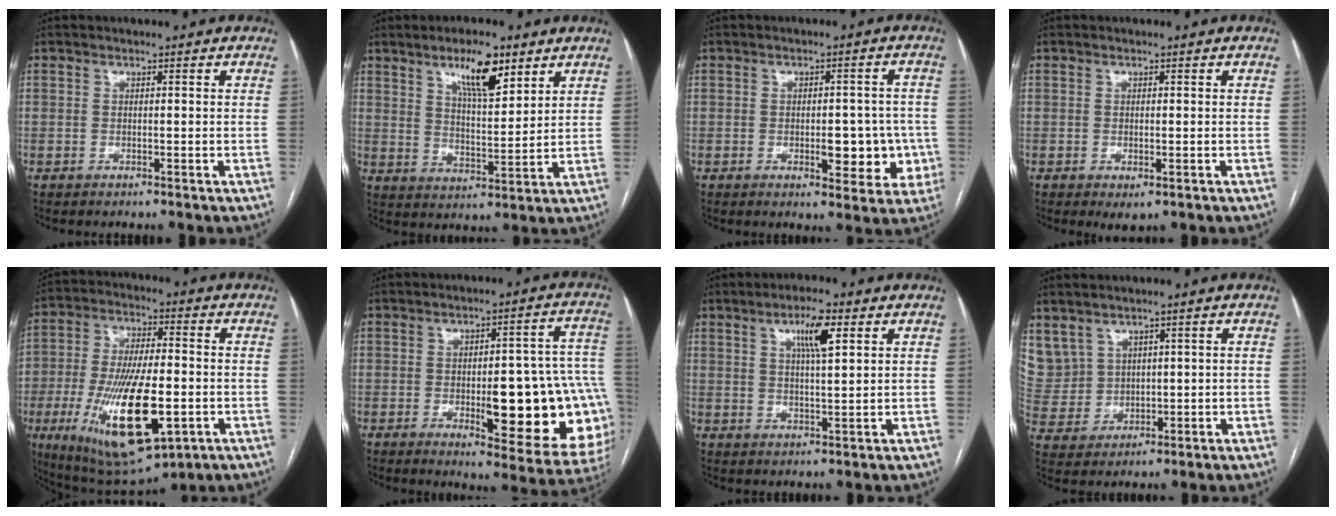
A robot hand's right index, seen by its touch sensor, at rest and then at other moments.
{"total": 9.4, "force": [5.9, 2.6, 6.9], "torque": [-0.119, -0.001, 0.103]}
{"total": 7.8, "force": [-2.0, 3.5, 6.7], "torque": [-0.069, 0.012, -0.020]}
{"total": 2.3, "force": [-0.9, 0.9, 1.9], "torque": [-0.026, -0.004, -0.006]}
{"total": 20.8, "force": [-6.2, 7.5, 18.4], "torque": [-0.357, -0.015, -0.089]}
{"total": 21.6, "force": [-4.0, 6.0, 20.4], "torque": [-0.161, 0.024, -0.029]}
{"total": 6.0, "force": [2.7, 0.9, 5.3], "torque": [-0.094, 0.002, 0.045]}
{"total": 10.4, "force": [4.9, 8.9, 2.2], "torque": [-0.083, 0.041, 0.129]}